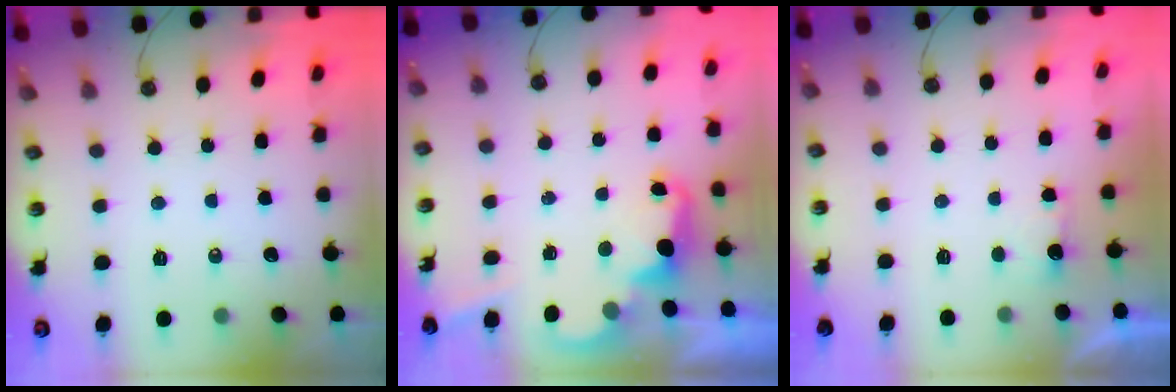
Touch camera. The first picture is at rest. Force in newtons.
{"total": 2.4, "press": 2.3, "slide": 0.5}
{"total": 1.3, "press": 1.1, "slide": 0.8}